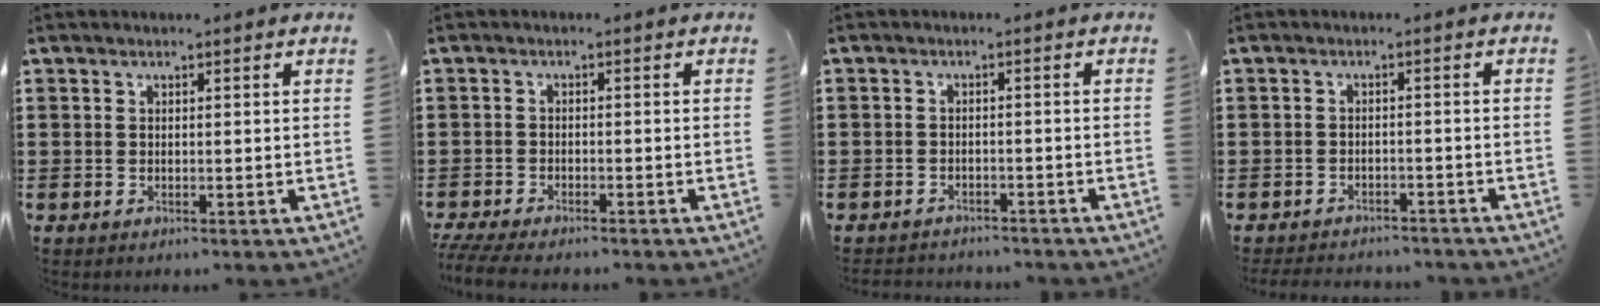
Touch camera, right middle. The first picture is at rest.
{"total": 2.7, "force": [-2.6, 0.1, 0.9], "torque": [-0.038, -0.009, -0.059]}
{"total": 2.0, "force": [-1.9, 0.4, -0.3], "torque": [-0.001, -0.001, -0.045]}
{"total": 2.4, "force": [-2.3, 0.2, 0.0], "torque": [-0.007, -0.003, -0.051]}